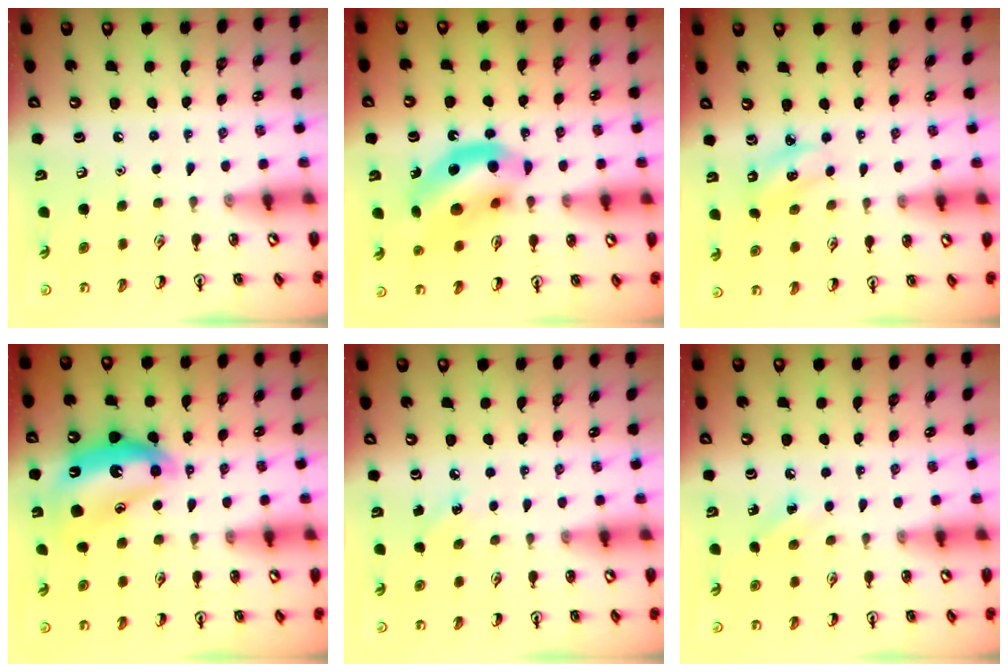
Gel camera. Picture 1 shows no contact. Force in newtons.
{"total": 13.6, "press": 13.2, "slide": 3.4}
{"total": 2.6, "press": 2.5, "slide": 0.6}
{"total": 14.4, "press": 14.4, "slide": 1.3}
{"total": 4.7, "press": 4.4, "slide": 1.6}
{"total": 6.7, "press": 6.2, "slide": 2.4}